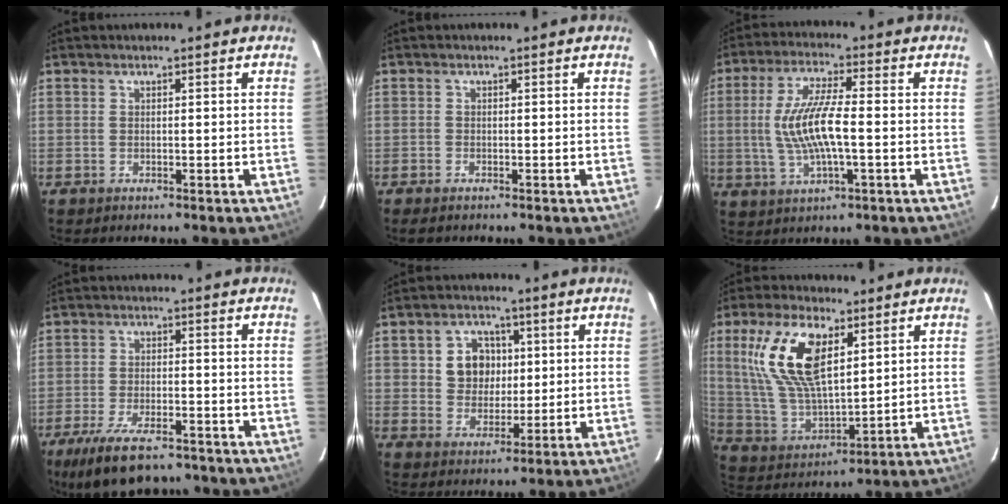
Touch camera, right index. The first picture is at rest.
{"total": 1.4, "force": [-1.2, 0.5, 0.5], "torque": [-0.013, -0.004, -0.022]}
{"total": 10.9, "force": [-0.9, 2.6, 10.6], "torque": [-0.210, -0.001, -0.015]}
{"total": 13.8, "force": [-10.3, 5.1, 7.7], "torque": [-0.167, -0.027, -0.171]}
{"total": 7.7, "force": [1.5, 6.8, 3.3], "torque": [-0.069, 0.023, 0.035]}
{"total": 17.2, "force": [7.0, 7.4, 13.8], "torque": [-0.279, 0.011, 0.148]}